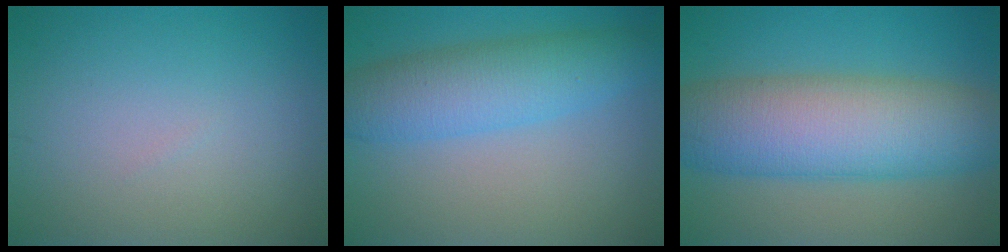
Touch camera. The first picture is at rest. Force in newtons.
{"total": 6.1, "press": 6.1, "slide": 0.1}
{"total": 11.2, "press": 11.2, "slide": 0.4}